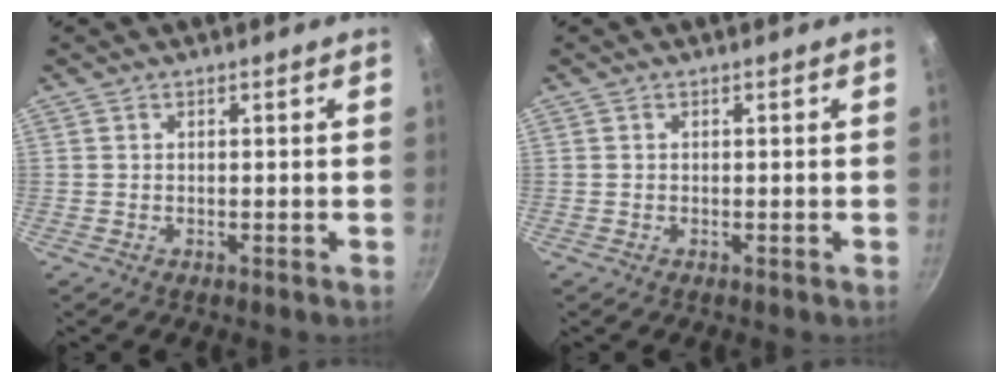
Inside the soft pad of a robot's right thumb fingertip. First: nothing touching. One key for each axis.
{"total": 0.0}